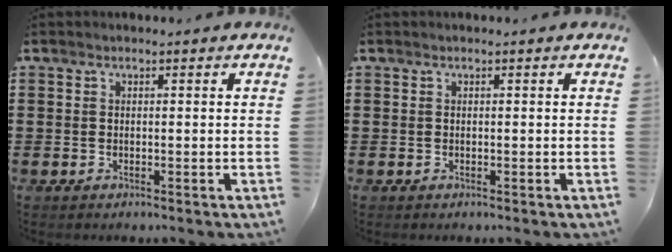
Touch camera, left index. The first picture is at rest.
{"total": 0.0}